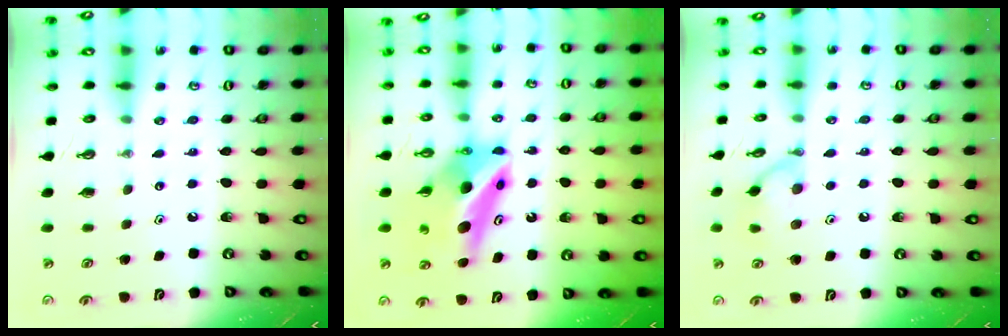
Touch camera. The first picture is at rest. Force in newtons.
{"total": 13.2, "press": 13.1, "slide": 1.1}
{"total": 9.6, "press": 9.6, "slide": 0.1}